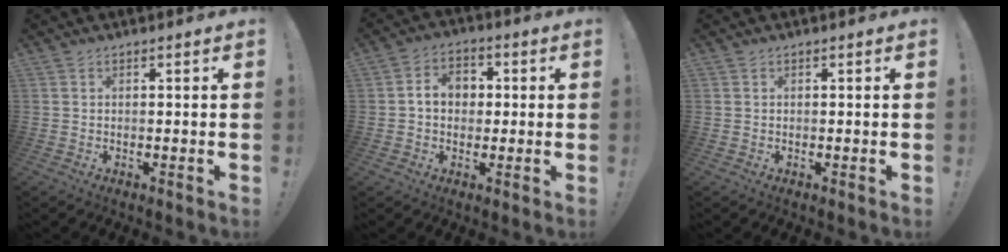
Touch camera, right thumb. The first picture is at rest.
{"total": 7.4, "force": [0.5, 5.9, 4.5], "torque": [-0.069, 0.012, 0.010]}
{"total": 0.0}